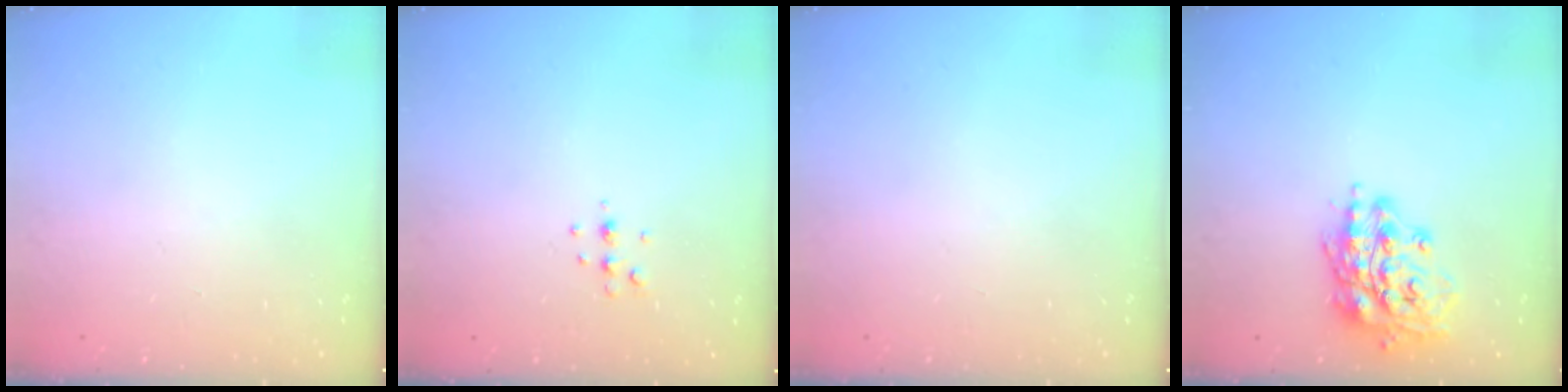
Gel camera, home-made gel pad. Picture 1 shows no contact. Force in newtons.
{"total": 4.9, "press": 4.7, "slide": 1.6}
{"total": 0.0}
{"total": 14.5, "press": 14.3, "slide": 2.1}